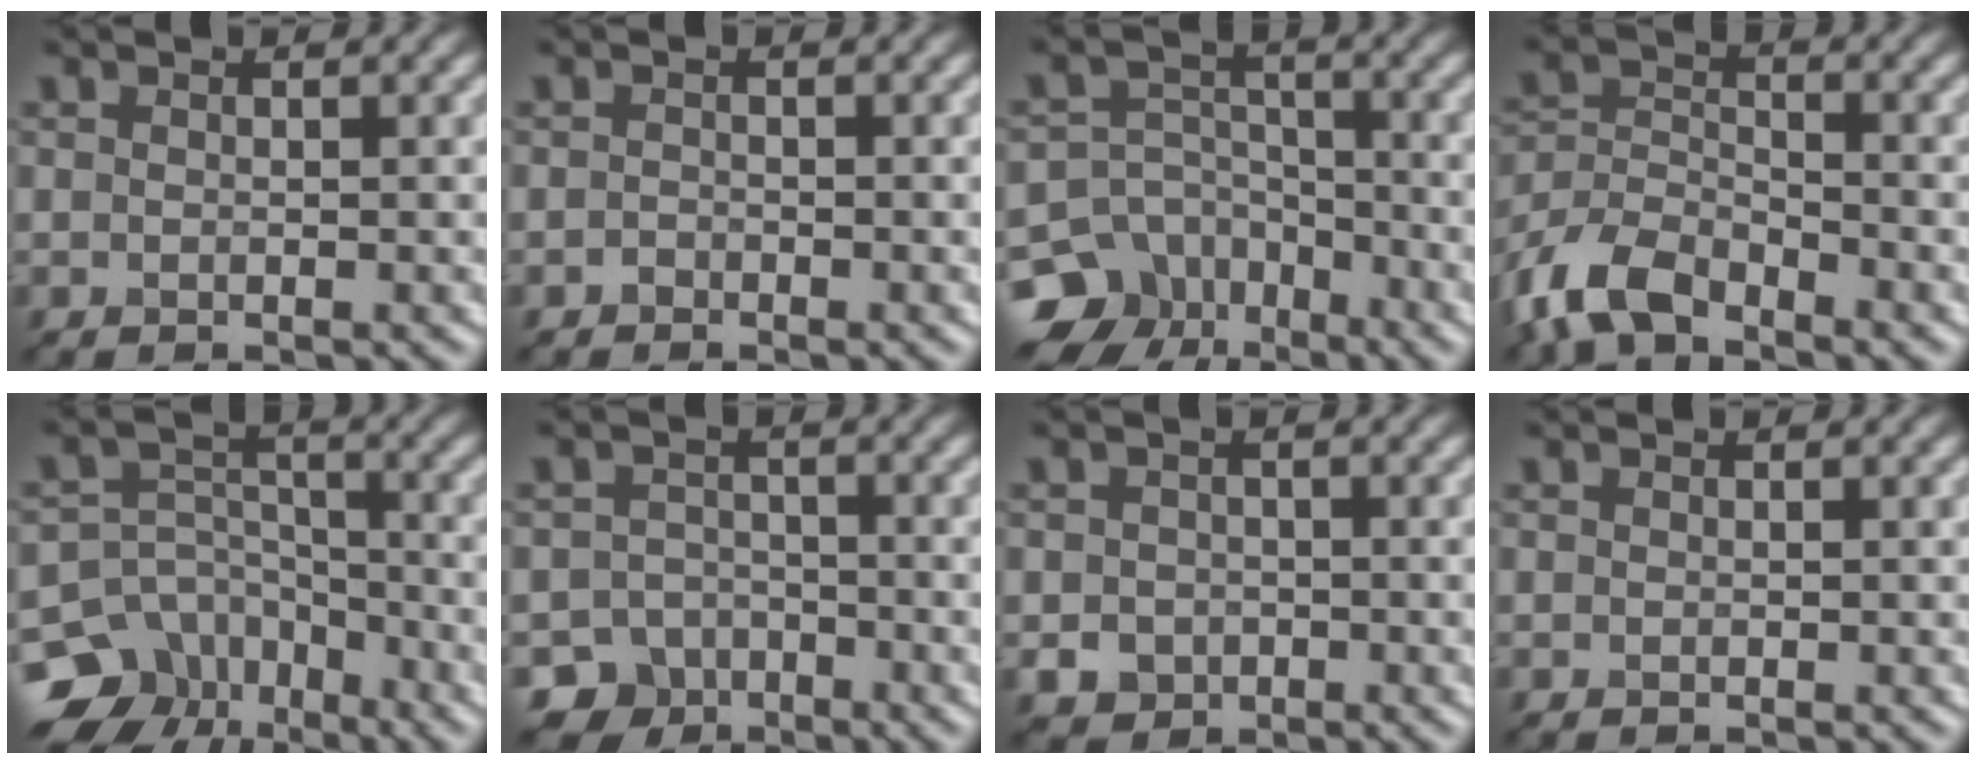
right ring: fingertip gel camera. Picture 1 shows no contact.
{"total": 0.5, "force": [-0.4, 0.3, 0.1], "torque": [-0.001, -0.001, -0.009]}
{"total": 9.2, "force": [-6.0, 6.6, 2.0], "torque": [-0.032, -0.011, -0.111]}
{"total": 6.2, "force": [-4.6, 2.7, 3.2], "torque": [-0.067, -0.002, -0.102]}
{"total": 10.3, "force": [-6.9, 7.2, 2.5], "torque": [-0.043, -0.008, -0.120]}
{"total": 5.2, "force": [-3.7, 3.6, 0.5], "torque": [0.019, -0.003, -0.059]}
{"total": 2.6, "force": [-0.9, 2.3, 0.8], "torque": [-0.011, -0.005, -0.014]}
{"total": 0.0}